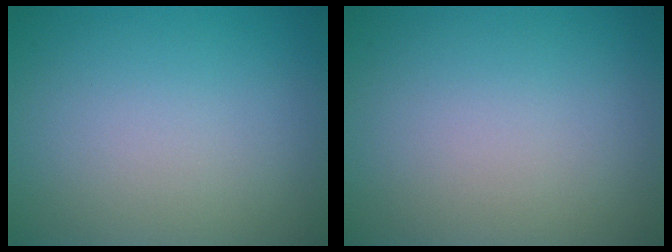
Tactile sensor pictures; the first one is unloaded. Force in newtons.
{"total": 0.0}